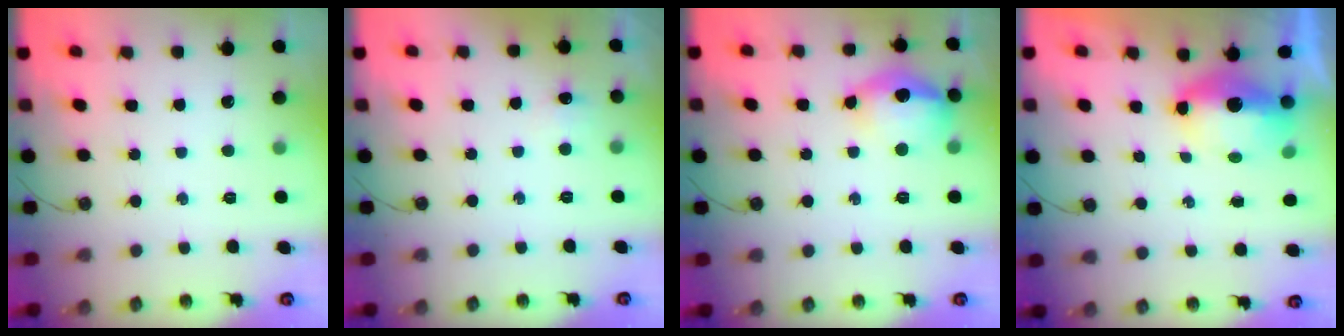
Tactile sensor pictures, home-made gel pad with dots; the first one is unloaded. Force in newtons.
{"total": 5.0, "press": 4.9, "slide": 1.1}
{"total": 14.2, "press": 14.1, "slide": 1.7}
{"total": 7.1, "press": 7.0, "slide": 0.8}